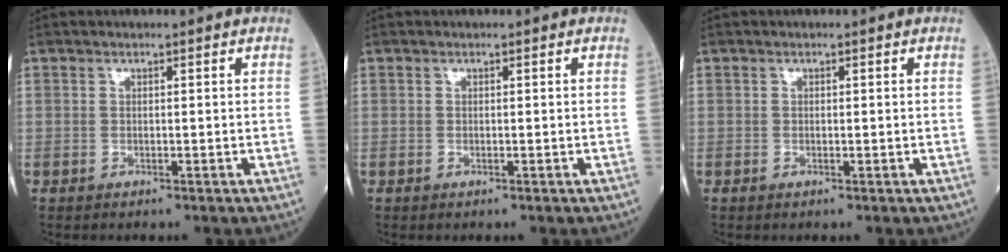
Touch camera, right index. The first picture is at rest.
{"total": 0.0}
{"total": 0.0}